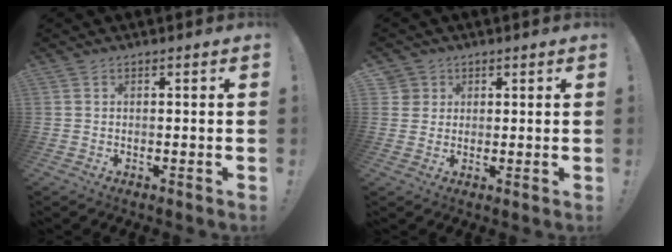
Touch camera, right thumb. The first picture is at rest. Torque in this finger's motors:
{"motor_torque": [-0.20, -0.11, -0.49, 0.37, 0.00]}